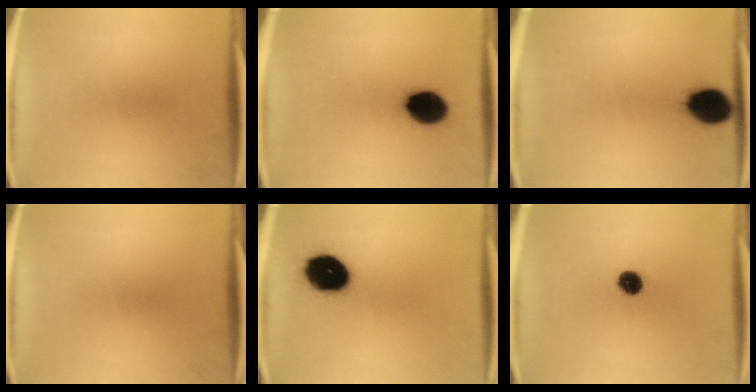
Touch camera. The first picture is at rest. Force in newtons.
{"total": 10.8}
{"total": 9.5}
{"total": 0.0}
{"total": 14.3}
{"total": 5.6}